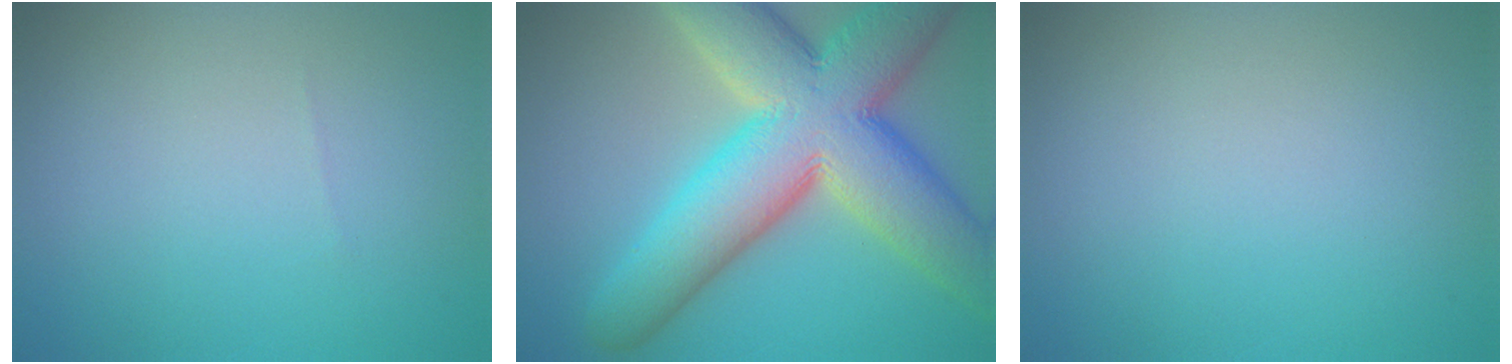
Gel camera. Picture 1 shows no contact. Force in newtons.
{"total": 14.3, "press": 14.3, "slide": 0.8}
{"total": 0.0}